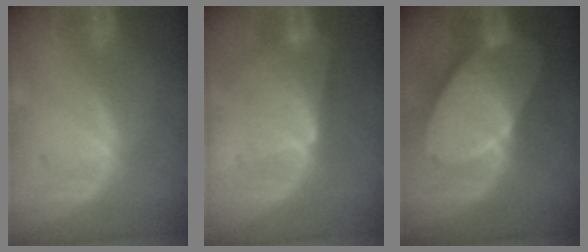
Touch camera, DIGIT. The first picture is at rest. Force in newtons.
{"total": 5.9, "press": 5.7, "slide": 1.7}
{"total": 11.0, "press": 11.0, "slide": 0.7}